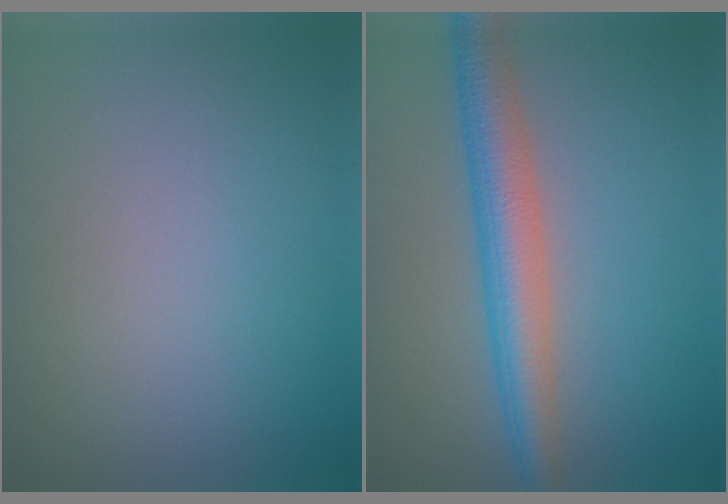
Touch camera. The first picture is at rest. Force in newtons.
{"total": 5.5, "press": 5.5, "slide": 0.1}